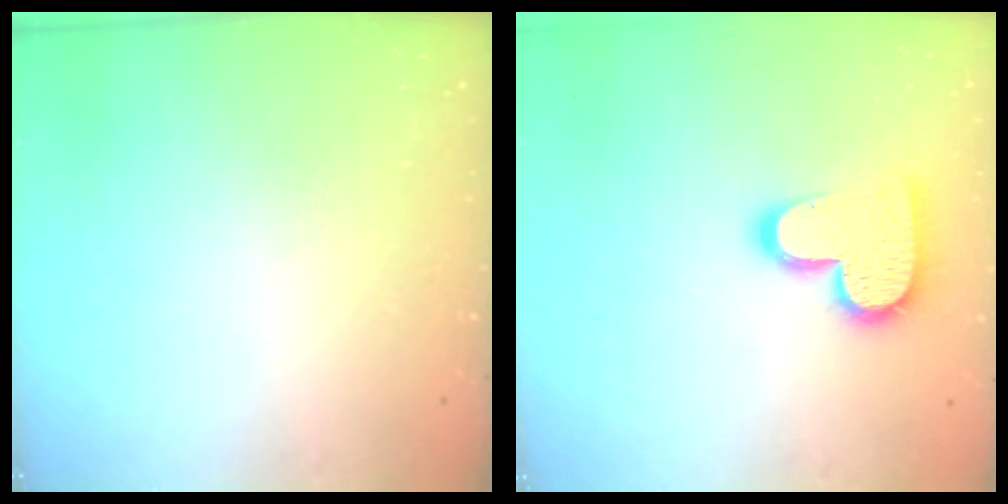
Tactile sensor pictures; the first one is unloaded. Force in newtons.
{"total": 15.1, "press": 15.0, "slide": 0.9}